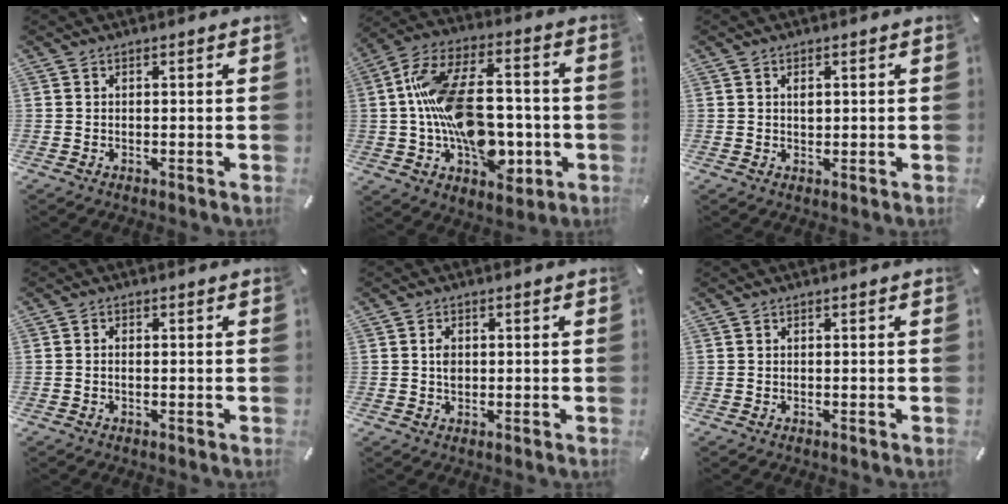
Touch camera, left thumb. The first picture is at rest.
{"total": 21.1, "force": [-2.7, 13.1, 16.3], "torque": [-0.305, 0.020, -0.042]}
{"total": 1.6, "force": [0.4, 1.1, 1.2], "torque": [-0.018, 0.000, 0.004]}
{"total": 1.0, "force": [-0.2, 0.6, 0.8], "torque": [-0.016, 0.002, -0.006]}
{"total": 2.6, "force": [0.2, 1.9, 1.8], "torque": [-0.040, 0.005, 0.003]}
{"total": 0.0}